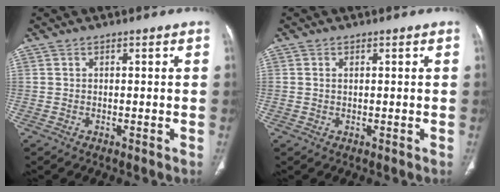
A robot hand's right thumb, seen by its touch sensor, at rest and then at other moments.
{"total": 0.8, "force": [0.2, 0.4, 0.6], "torque": [-0.017, 0.004, 0.008]}